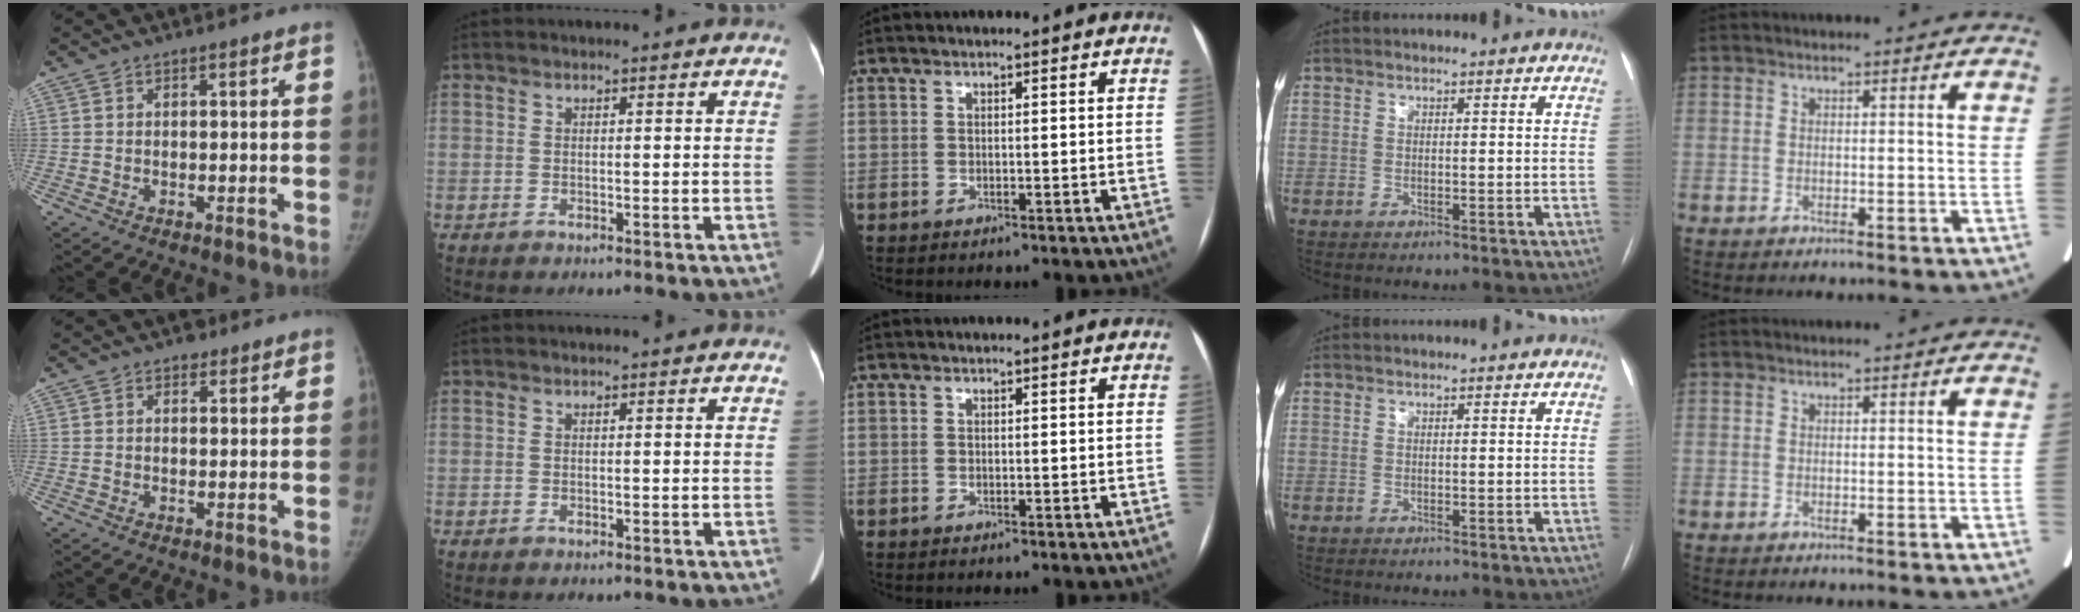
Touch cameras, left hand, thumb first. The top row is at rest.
{"thumb": {"total": 1.9, "force": [1.2, 1.2, 0.7], "torque": [0.005, -0.004, 0.011]}}